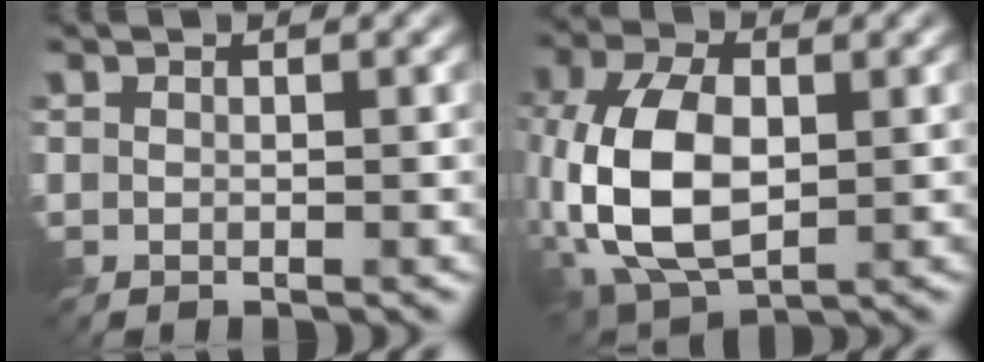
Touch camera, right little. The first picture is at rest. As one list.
[{"total": 9.8, "force": [-1.6, 5.6, 7.9], "torque": [-0.180, 0.001, -0.036]}]